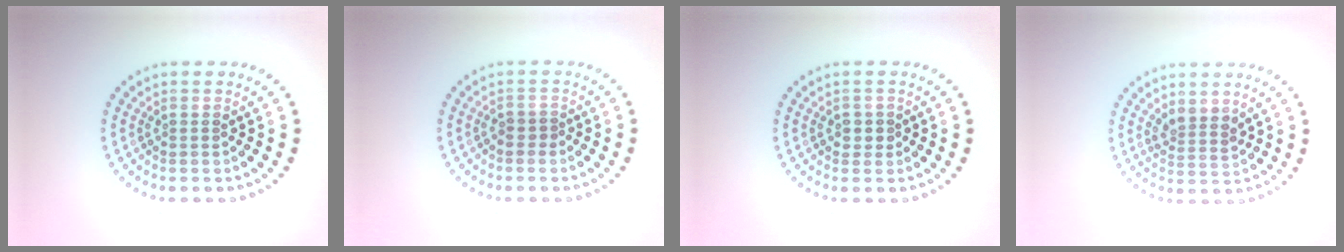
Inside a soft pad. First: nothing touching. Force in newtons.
{"total": 0.8, "press": 0.4, "slide": 0.7}
{"total": 1.2, "press": 1.0, "slide": 0.5}
{"total": 2.1, "press": 1.7, "slide": 1.3}